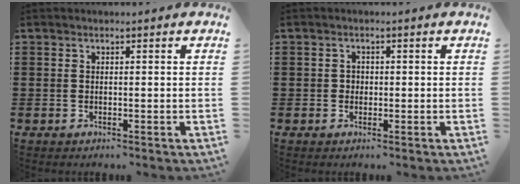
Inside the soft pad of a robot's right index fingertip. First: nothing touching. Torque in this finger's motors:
{"motor_torque": [0.27, 0.09, 0.08, 0.02]}